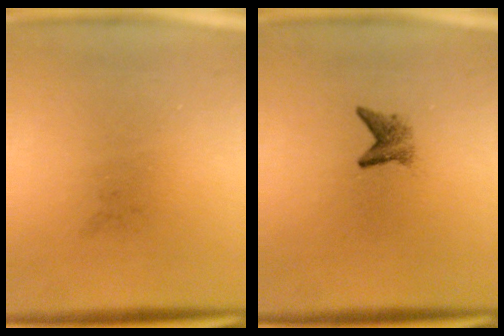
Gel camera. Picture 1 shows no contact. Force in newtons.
{"total": 2.0}